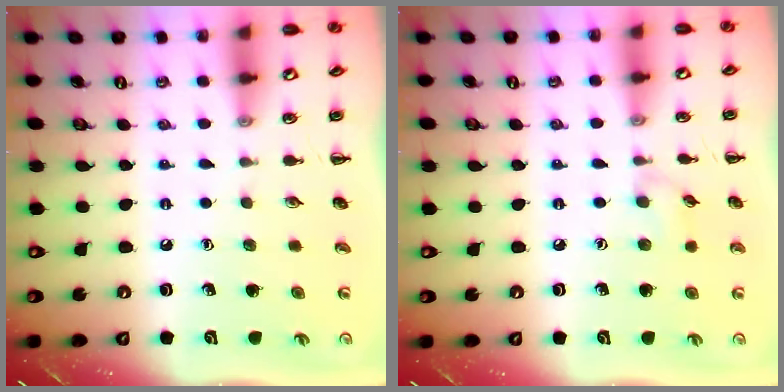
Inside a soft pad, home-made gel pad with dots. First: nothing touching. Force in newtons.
{"total": 5.9, "press": 5.6, "slide": 2.1}